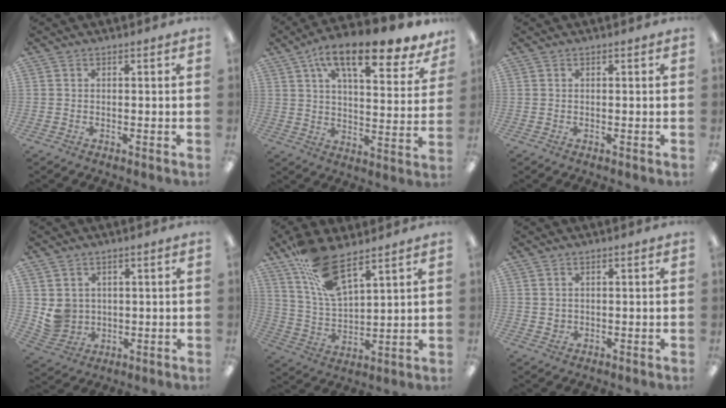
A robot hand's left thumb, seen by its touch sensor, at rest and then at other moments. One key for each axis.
{"total": 15.9, "fx": 11.0, "fy": 5.1, "fz": 10.3, "tx": -0.156, "ty": -0.059, "tz": 0.179}
{"total": 0.0}
{"total": 5.5, "fx": 2.0, "fy": 5.1, "fz": 0.9, "tx": -0.020, "ty": -0.006, "tz": 0.043}
{"total": 13.5, "fx": 9.7, "fy": 4.2, "fz": 8.4, "tx": -0.178, "ty": -0.038, "tz": 0.179}
{"total": 1.4, "fx": 0.9, "fy": 1.0, "fz": 0.2, "tx": -0.006, "ty": 0.001, "tz": 0.017}